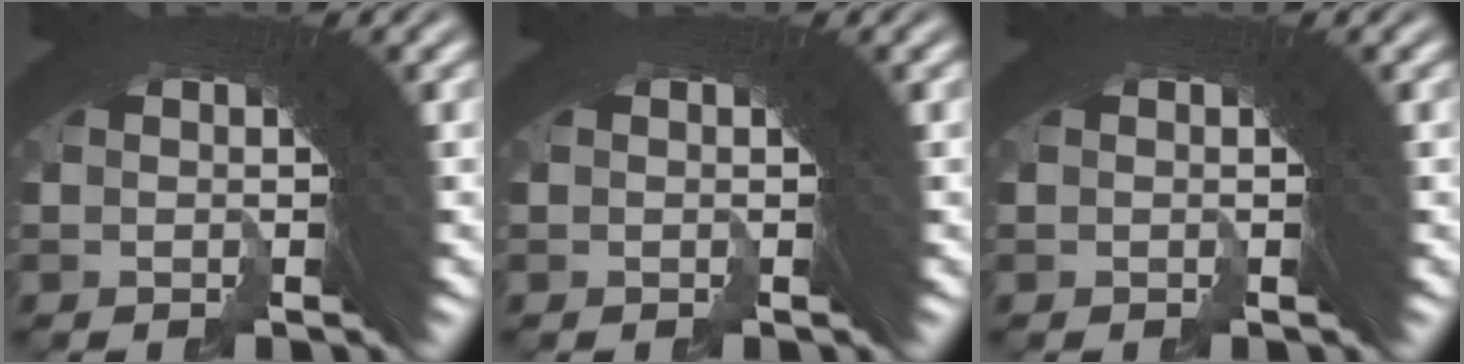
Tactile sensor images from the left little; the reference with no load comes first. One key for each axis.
{"total": 0.0}
{"total": 0.0}